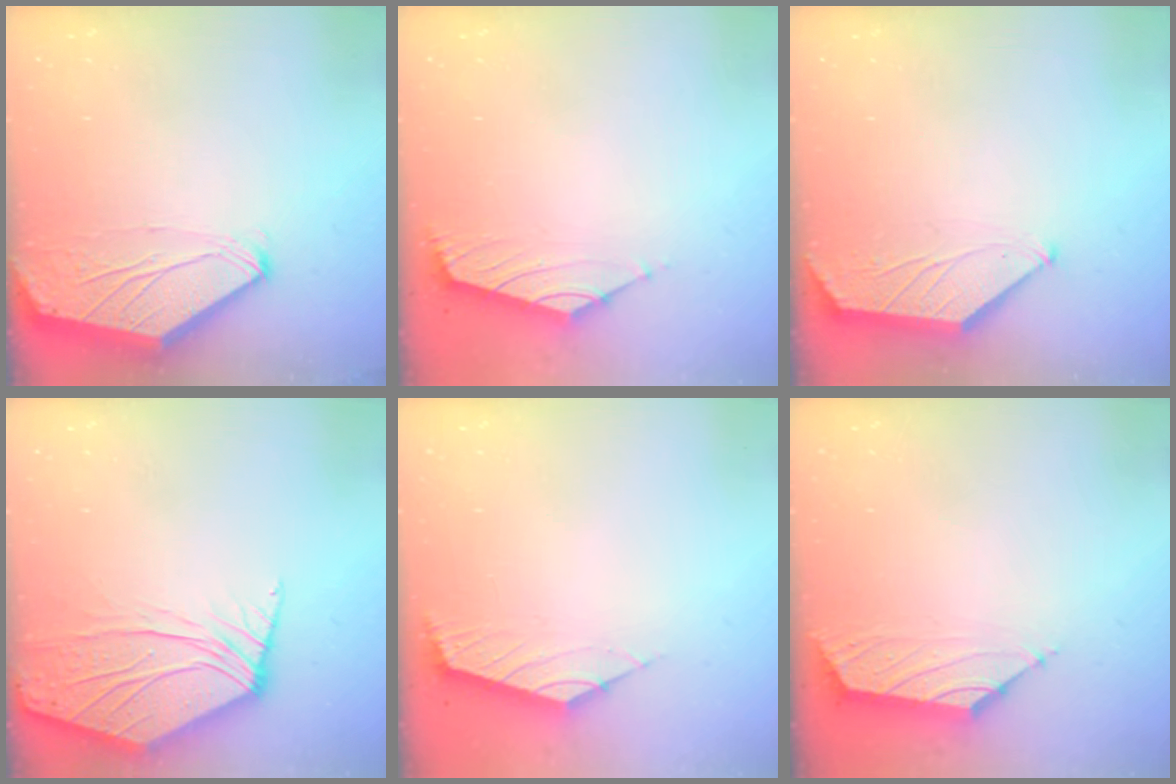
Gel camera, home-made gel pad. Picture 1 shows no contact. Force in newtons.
{"total": 1.8, "press": 1.6, "slide": 0.7}
{"total": 1.6, "press": 1.6, "slide": 0.3}
{"total": 8.4, "press": 8.3, "slide": 1.5}
{"total": 2.3, "press": 2.2, "slide": 0.5}
{"total": 1.6, "press": 1.4, "slide": 0.6}